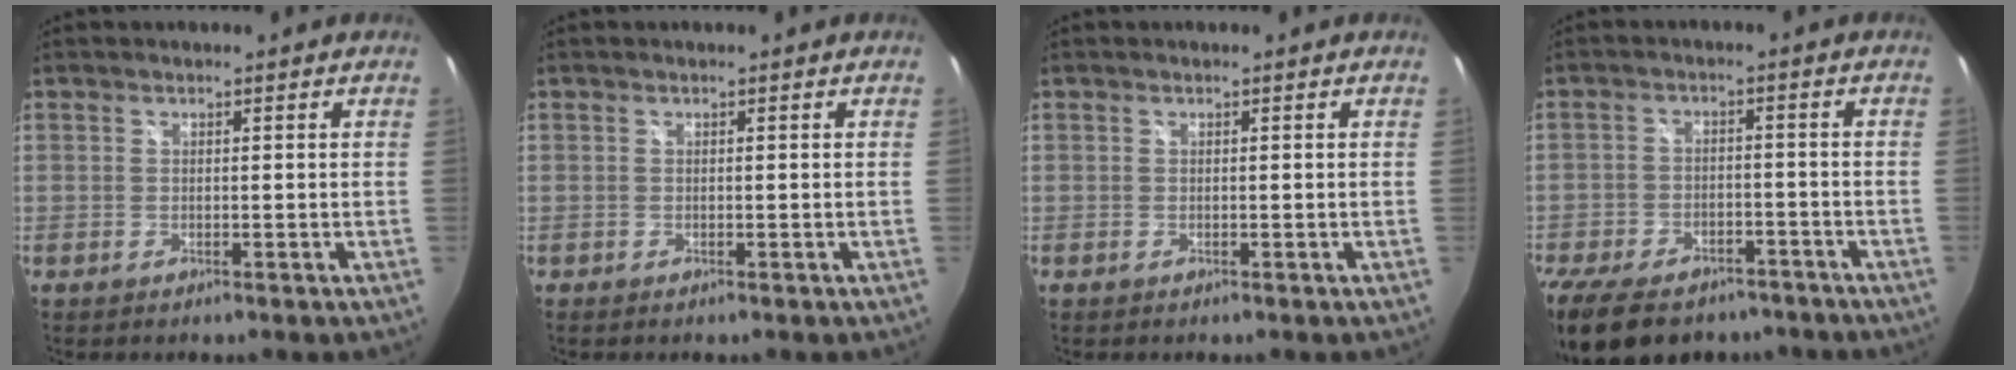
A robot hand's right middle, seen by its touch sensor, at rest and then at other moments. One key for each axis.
{"total": 0.0}
{"total": 0.0}
{"total": 19.0, "fx": -13.9, "fy": 9.6, "fz": 8.7, "tx": -0.213, "ty": -0.019, "tz": -0.207}